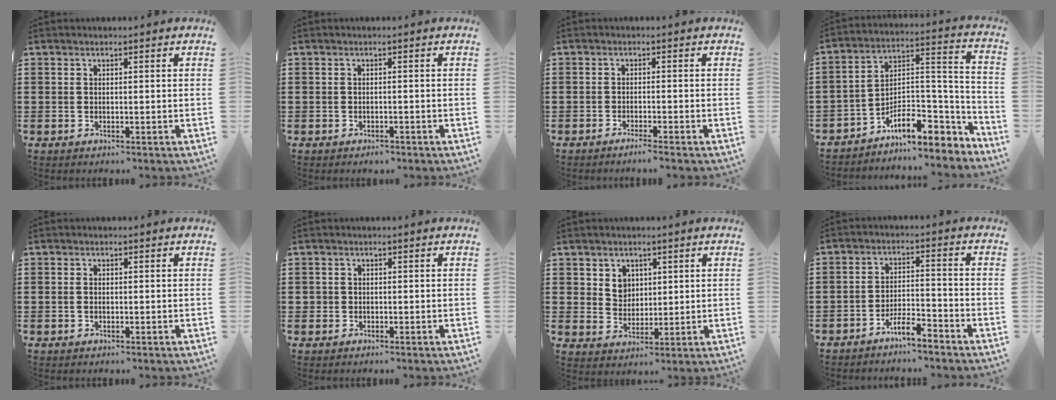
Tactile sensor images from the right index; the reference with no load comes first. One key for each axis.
{"total": 0.8, "fx": -0.7, "fy": 0.3, "fz": 0.1, "tx": -0.006, "ty": 0.000, "tz": -0.016}
{"total": 1.5, "fx": -1.3, "fy": -0.3, "fz": 0.7, "tx": -0.011, "ty": -0.003, "tz": -0.024}
{"total": 8.5, "fx": -5.8, "fy": 3.9, "fz": 4.7, "tx": -0.080, "ty": 0.002, "tz": -0.107}
{"total": 0.7, "fx": -0.1, "fy": 0.3, "fz": 0.7, "tx": -0.017, "ty": -0.001, "tz": -0.001}
{"total": 0.7, "fx": -0.2, "fy": 0.7, "fz": 0.0, "tx": -0.002, "ty": 0.004, "tz": -0.006}
{"total": 3.8, "fx": 1.9, "fy": 3.2, "fz": 1.0, "tx": -0.025, "ty": 0.007, "tz": 0.034}
{"total": 4.5, "fx": -3.9, "fy": 0.5, "fz": 2.2, "tx": -0.048, "ty": 0.006, "tz": -0.078}